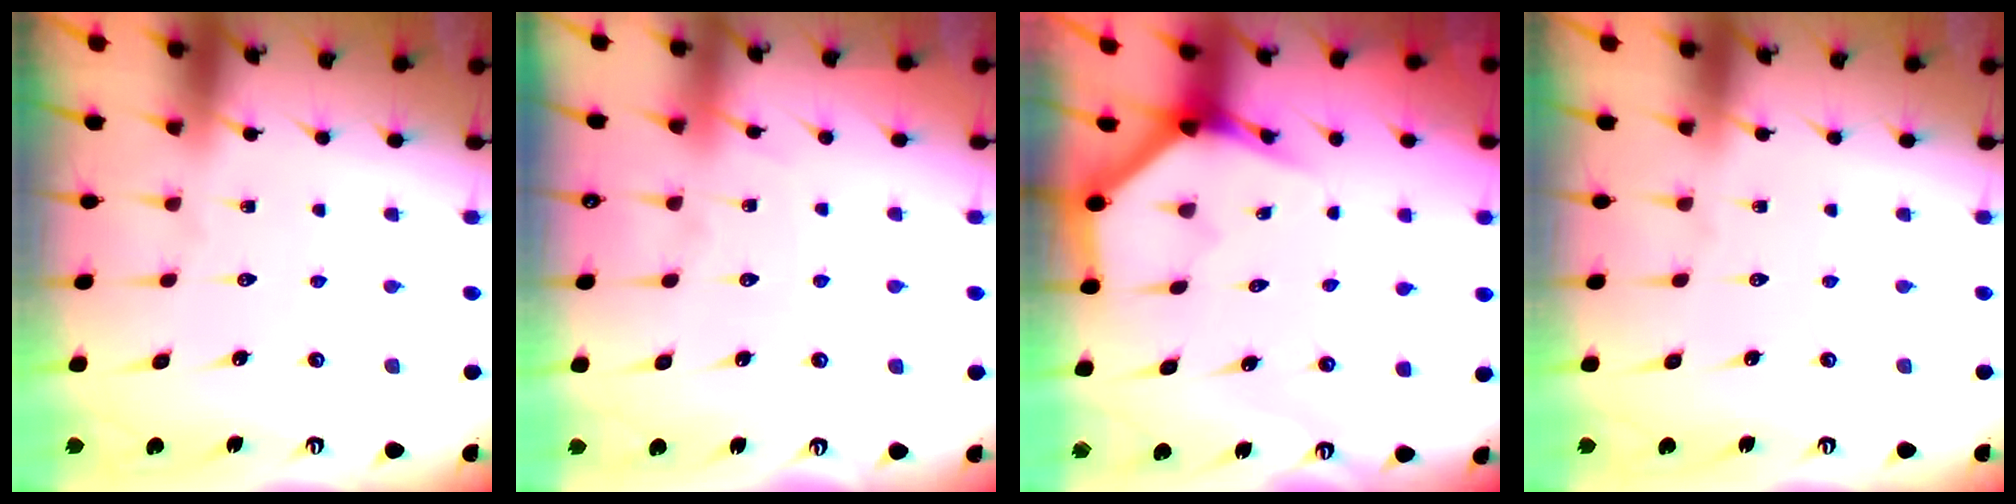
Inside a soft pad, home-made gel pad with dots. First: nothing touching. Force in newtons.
{"total": 5.1, "press": 5.1, "slide": 0.6}
{"total": 3.9, "press": 3.8, "slide": 0.4}
{"total": 0.0}